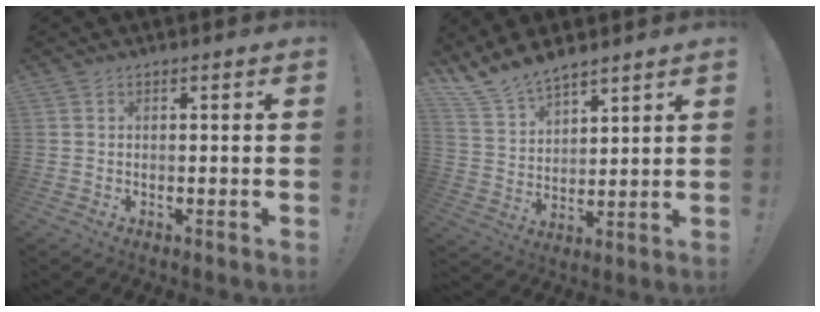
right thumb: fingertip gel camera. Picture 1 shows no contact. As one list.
[{"total": 10.3, "force": [9.3, 3.8, 2.3], "torque": [-0.063, -0.067, 0.182]}]